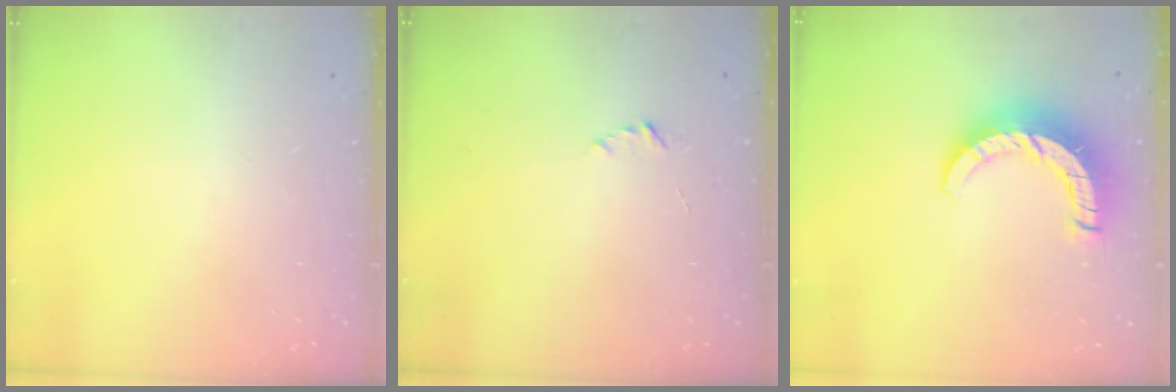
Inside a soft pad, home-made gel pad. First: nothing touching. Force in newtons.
{"total": 1.9, "press": 1.9, "slide": 0.2}
{"total": 10.4, "press": 10.4, "slide": 1.1}